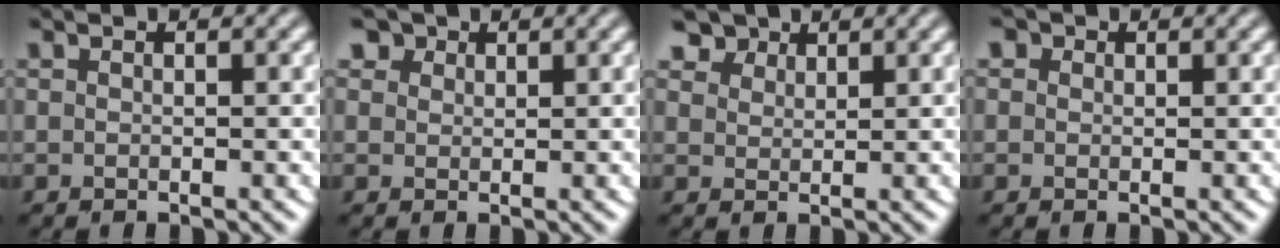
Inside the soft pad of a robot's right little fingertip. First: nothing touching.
{"total": 2.9, "force": [2.0, 1.9, 1.0], "torque": [-0.028, 0.000, 0.031]}
{"total": 4.2, "force": [3.3, 2.3, 1.3], "torque": [-0.043, -0.005, 0.067]}
{"total": 1.3, "force": [0.6, 1.0, 0.4], "torque": [-0.003, 0.002, -0.006]}